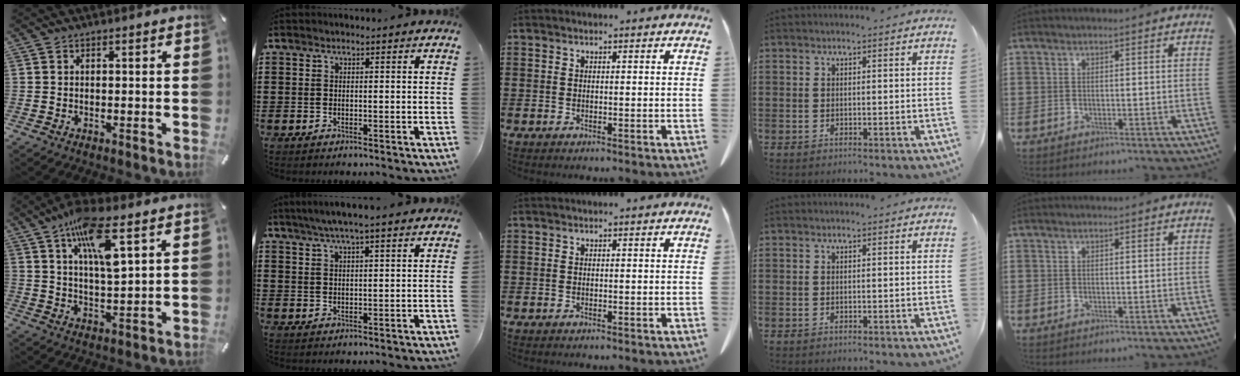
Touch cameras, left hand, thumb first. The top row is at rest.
{"thumb": {"total": 12.4, "force": [6.7, 3.4, 9.9], "torque": [-0.179, -0.016, 0.113]}, "index": {"total": 3.3, "force": [2.6, -0.1, 2.0], "torque": [-0.044, 0.000, 0.047]}}